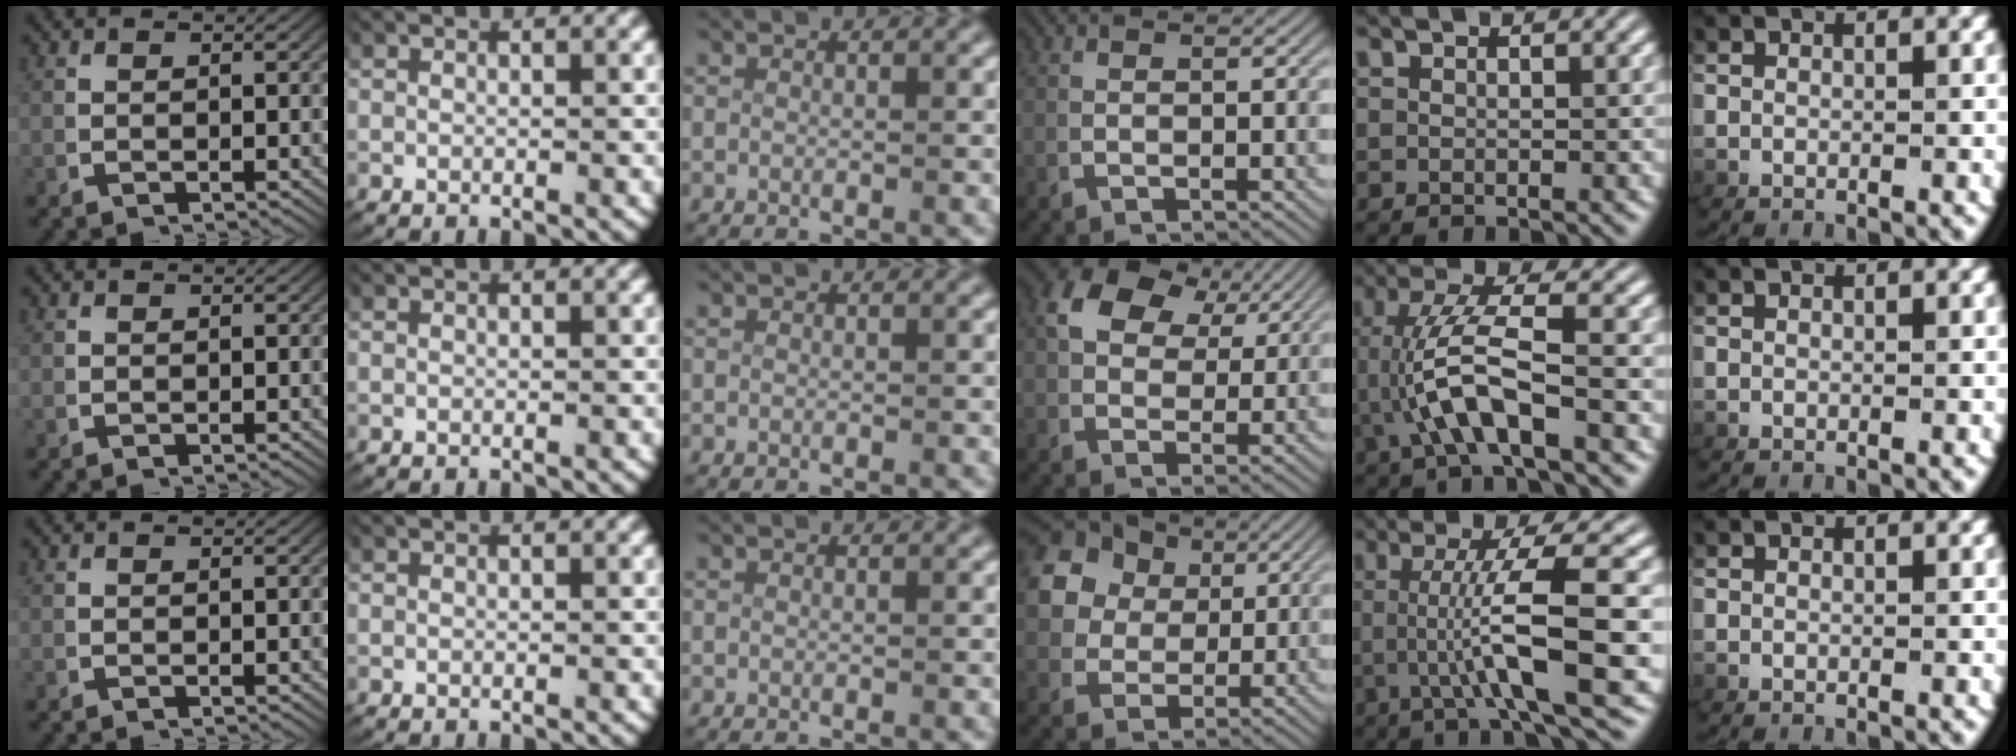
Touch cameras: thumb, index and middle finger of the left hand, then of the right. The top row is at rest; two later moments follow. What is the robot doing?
{"motion": "grasp_and_lifting", "object": "card"}